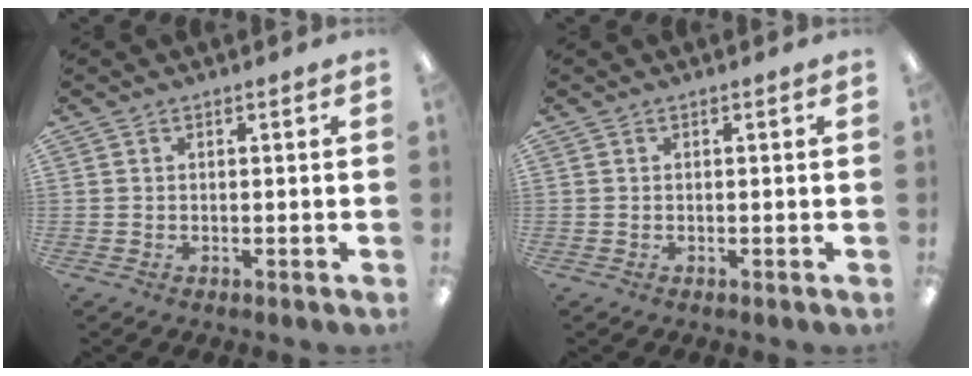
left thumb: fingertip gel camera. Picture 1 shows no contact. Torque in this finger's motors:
{"motor_torque": [0.00, 0.00, 0.00, 0.00, 0.00]}